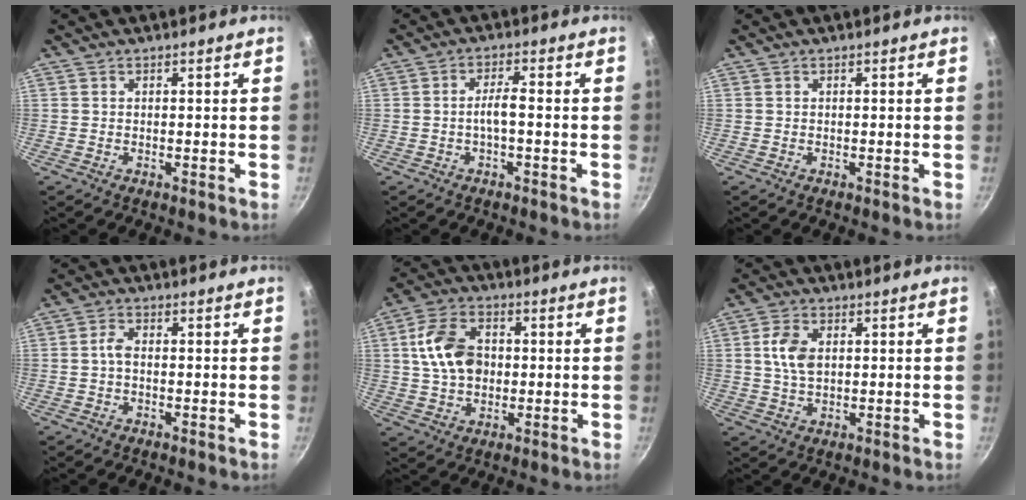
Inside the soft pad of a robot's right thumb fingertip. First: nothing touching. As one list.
[{"total": 3.3, "force": [-0.9, 0.7, 3.1], "torque": [-0.064, 0.018, -0.019]}, {"total": 0.0}, {"total": 2.5, "force": [-0.3, 1.5, 1.9], "torque": [-0.037, 0.012, -0.009]}, {"total": 11.5, "force": [1.1, 8.2, 8.0], "torque": [-0.127, 0.014, 0.013]}, {"total": 6.1, "force": [1.1, 3.8, 4.6], "torque": [-0.079, 0.002, 0.020]}]